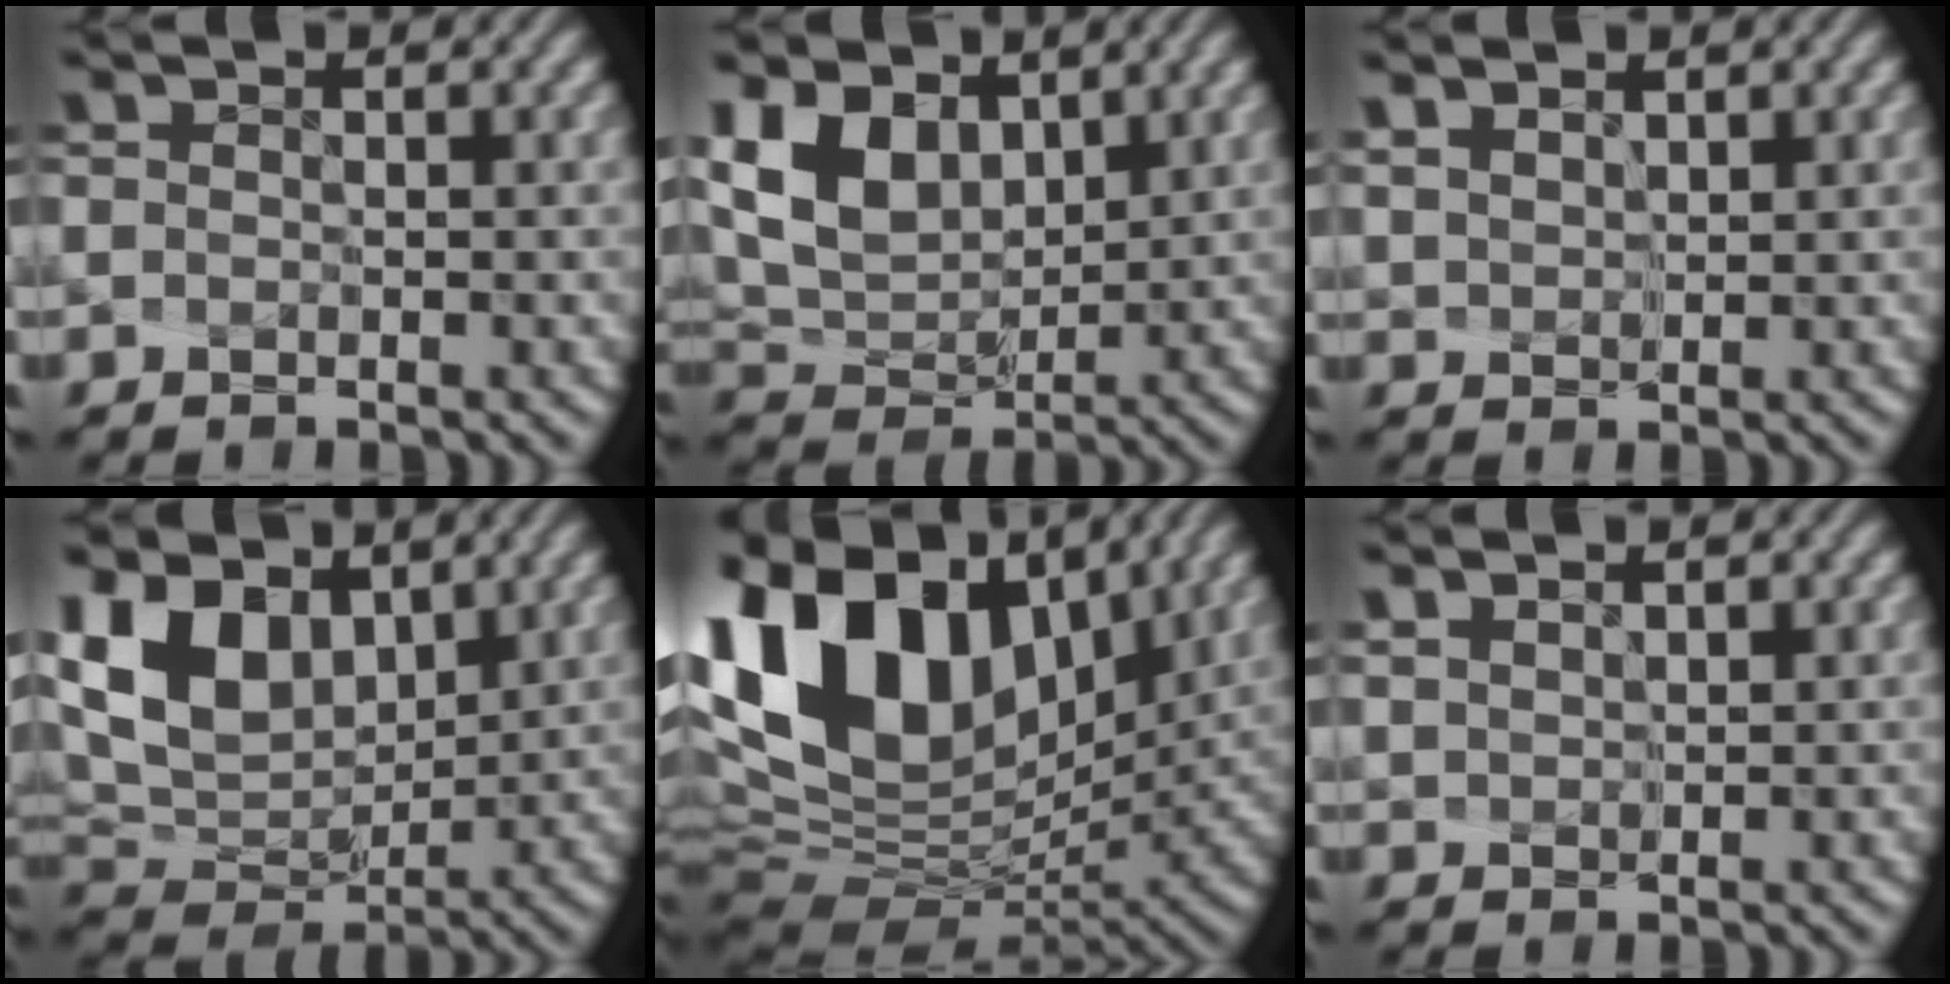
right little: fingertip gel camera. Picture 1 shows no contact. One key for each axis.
{"total": 5.8, "fx": 3.6, "fy": 3.4, "fz": 3.1, "tx": -0.077, "ty": -0.004, "tz": 0.067}
{"total": 3.0, "fx": 2.4, "fy": 1.3, "fz": 1.1, "tx": -0.032, "ty": 0.016, "tz": 0.034}
{"total": 7.6, "fx": 3.9, "fy": 4.8, "fz": 4.4, "tx": -0.112, "ty": -0.001, "tz": 0.071}
{"total": 16.6, "fx": 7.2, "fy": 10.1, "fz": 11.0, "tx": -0.228, "ty": 0.024, "tz": 0.126}
{"total": 1.9, "fx": 1.7, "fy": 0.6, "fz": 0.5, "tx": -0.013, "ty": 0.013, "tz": 0.023}